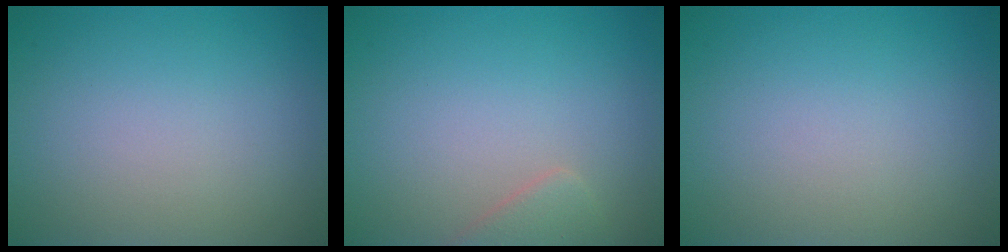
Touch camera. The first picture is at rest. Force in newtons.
{"total": 1.8, "press": 1.8, "slide": 0.1}
{"total": 0.0}